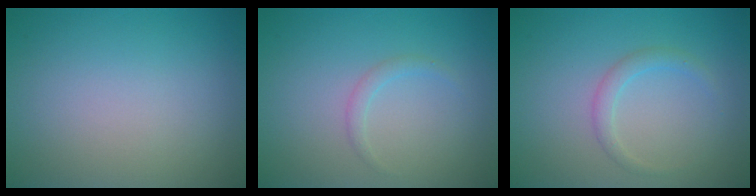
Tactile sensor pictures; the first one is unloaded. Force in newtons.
{"total": 1.0, "press": 1.0, "slide": 0.0}
{"total": 1.5, "press": 1.5, "slide": 0.1}